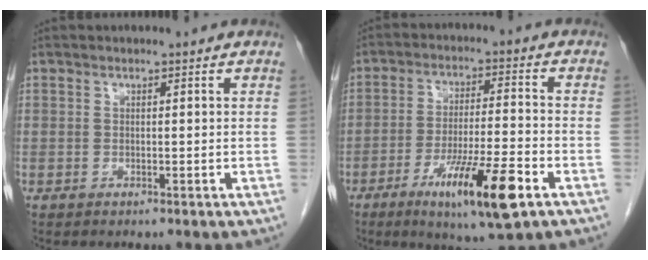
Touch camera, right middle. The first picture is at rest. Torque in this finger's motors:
{"motor_torque": [1.09, -1.05, 0.54, 0.09]}